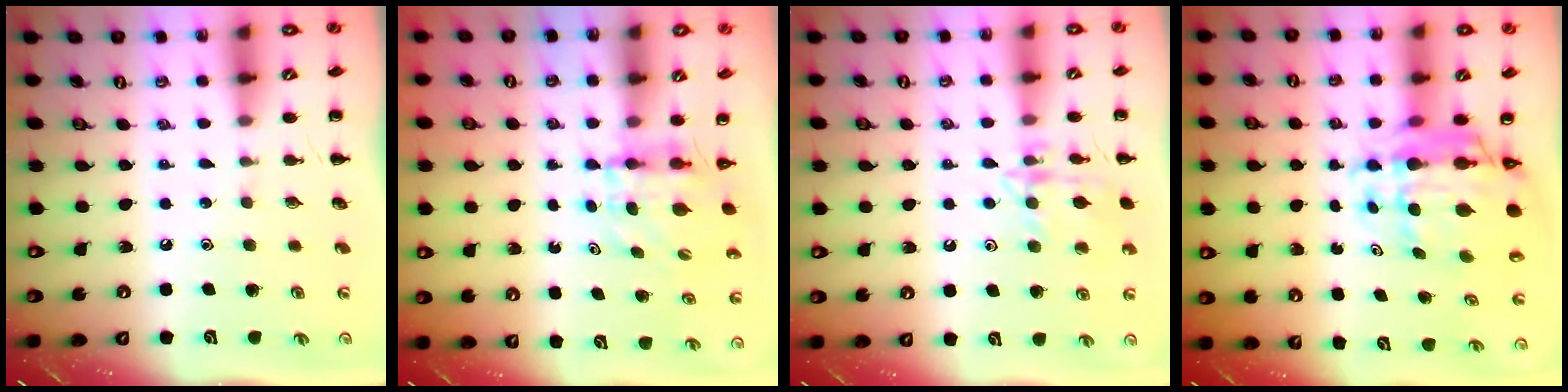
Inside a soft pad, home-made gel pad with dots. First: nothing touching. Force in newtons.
{"total": 4.0, "press": 4.0, "slide": 0.1}
{"total": 13.2, "press": 13.2, "slide": 0.6}
{"total": 9.6, "press": 9.2, "slide": 2.7}